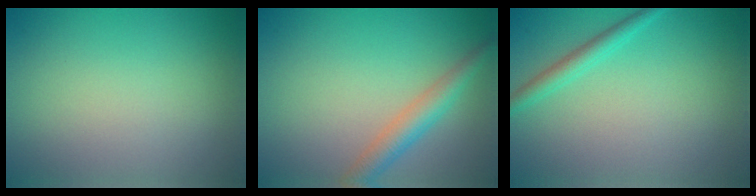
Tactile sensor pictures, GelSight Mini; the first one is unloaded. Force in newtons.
{"total": 3.0, "press": 3.0, "slide": 0.2}
{"total": 1.9, "press": 1.9, "slide": 0.1}